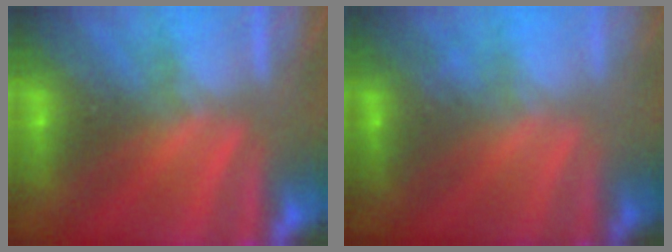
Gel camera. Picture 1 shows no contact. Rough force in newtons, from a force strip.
{"total": 1.9}